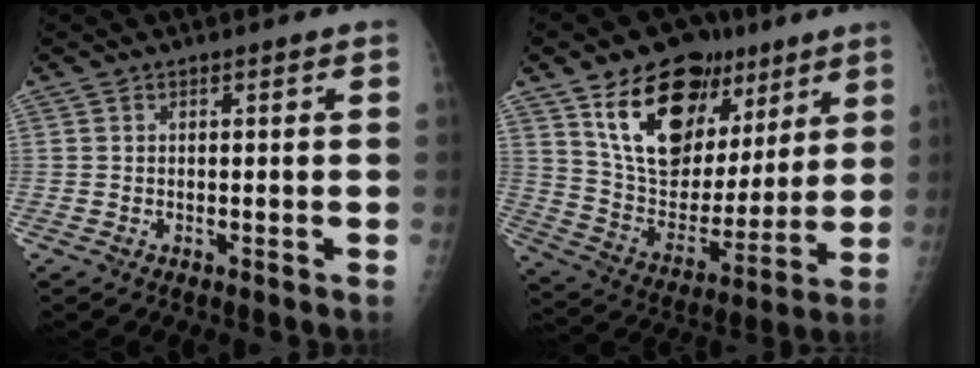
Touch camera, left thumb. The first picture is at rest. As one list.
[{"total": 22.2, "force": [12.0, 13.8, 12.6], "torque": [-0.153, -0.040, 0.211]}]